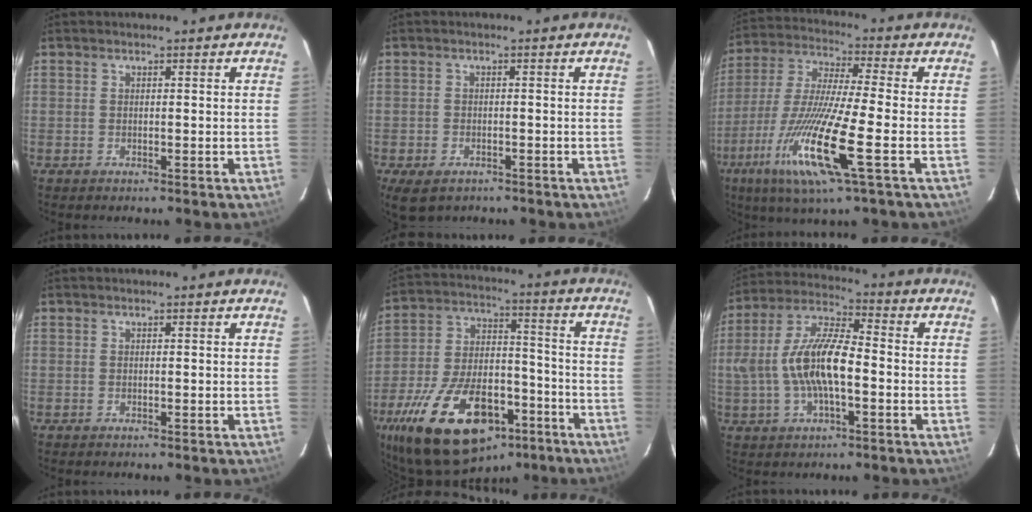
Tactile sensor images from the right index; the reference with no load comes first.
{"total": 5.5, "force": [-3.4, 3.4, 2.7], "torque": [-0.065, -0.018, -0.053]}
{"total": 18.2, "force": [-7.3, 1.1, 16.7], "torque": [-0.348, -0.031, -0.145]}
{"total": 0.0}
{"total": 27.4, "force": [-16.3, 13.9, 17.1], "torque": [-0.340, -0.007, -0.247]}
{"total": 13.1, "force": [-1.9, 4.6, 12.1], "torque": [-0.247, 0.011, -0.034]}